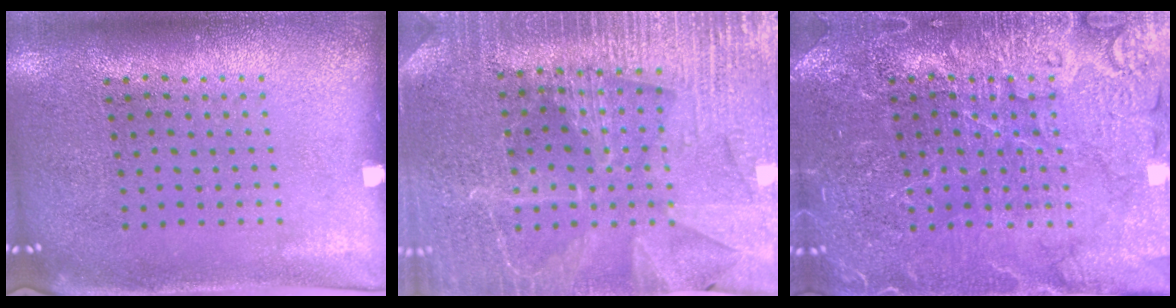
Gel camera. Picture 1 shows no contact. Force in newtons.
{"total": 3.8, "press": 3.7, "slide": 1.2}
{"total": 4.3, "press": 4.2, "slide": 0.7}